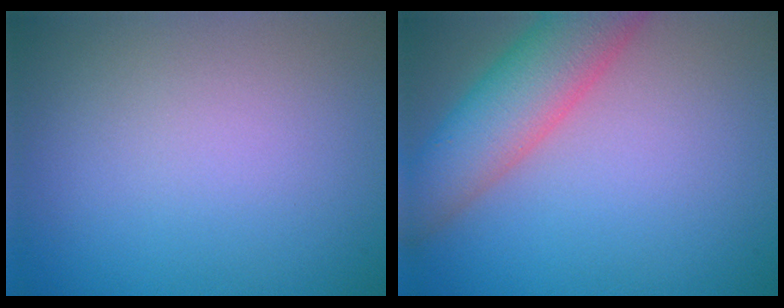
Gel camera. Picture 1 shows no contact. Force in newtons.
{"total": 7.0, "press": 7.0, "slide": 0.2}